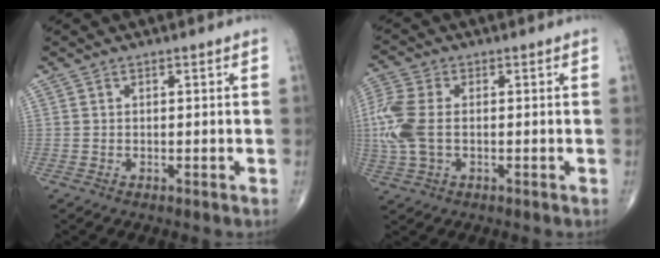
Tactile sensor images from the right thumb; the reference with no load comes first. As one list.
[{"total": 9.4, "force": [-0.2, 5.6, 7.6], "torque": [-0.209, 0.012, -0.005]}]